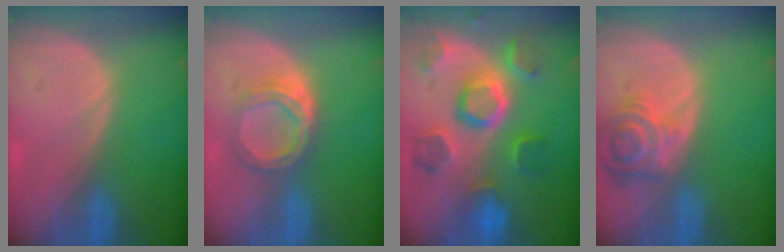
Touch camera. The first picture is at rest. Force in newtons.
{"total": 5.4, "press": 5.0, "slide": 2.2}
{"total": 10.9, "press": 9.7, "slide": 4.9}
{"total": 7.2, "press": 6.6, "slide": 2.8}